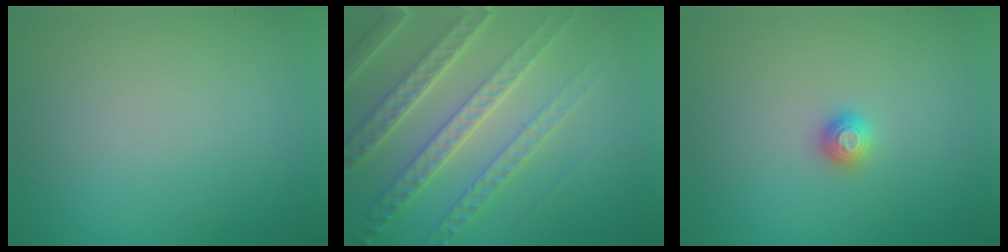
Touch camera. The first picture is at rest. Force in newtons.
{"total": 7.9, "press": 5.4, "slide": 5.7}
{"total": 1.2, "press": 1.1, "slide": 0.3}